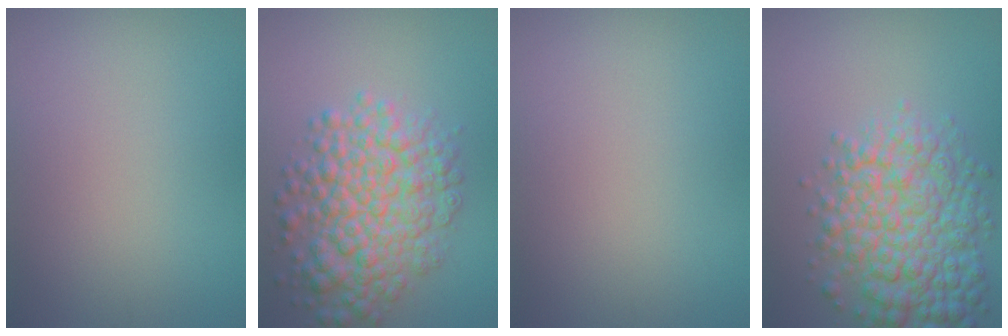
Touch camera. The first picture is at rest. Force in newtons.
{"total": 7.4, "press": 7.4, "slide": 0.2}
{"total": 0.0}
{"total": 8.0, "press": 8.0, "slide": 0.2}